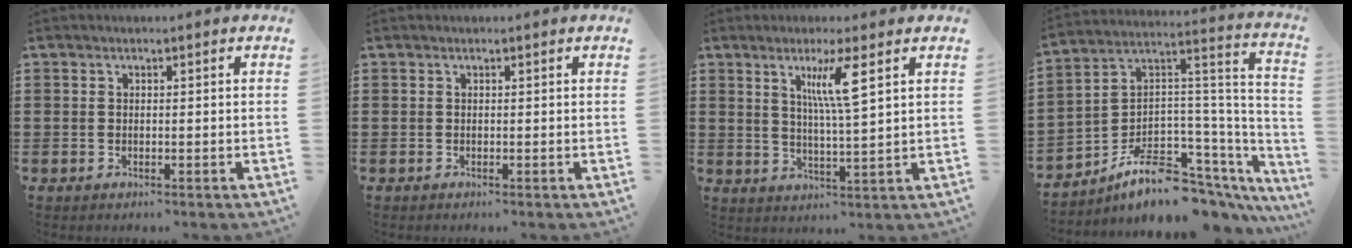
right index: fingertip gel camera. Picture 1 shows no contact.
{"total": 0.0}
{"total": 6.4, "force": [2.9, 0.1, 5.7], "torque": [-0.112, -0.003, 0.042]}
{"total": 10.7, "force": [-6.7, 5.4, 6.3], "torque": [-0.124, 0.005, -0.116]}